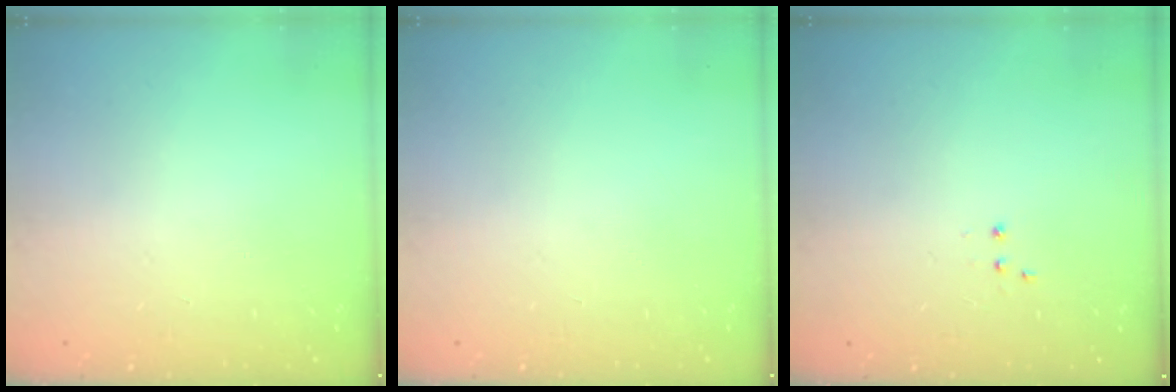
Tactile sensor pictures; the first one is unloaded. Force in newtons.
{"total": 0.0}
{"total": 3.0, "press": 2.9, "slide": 0.7}